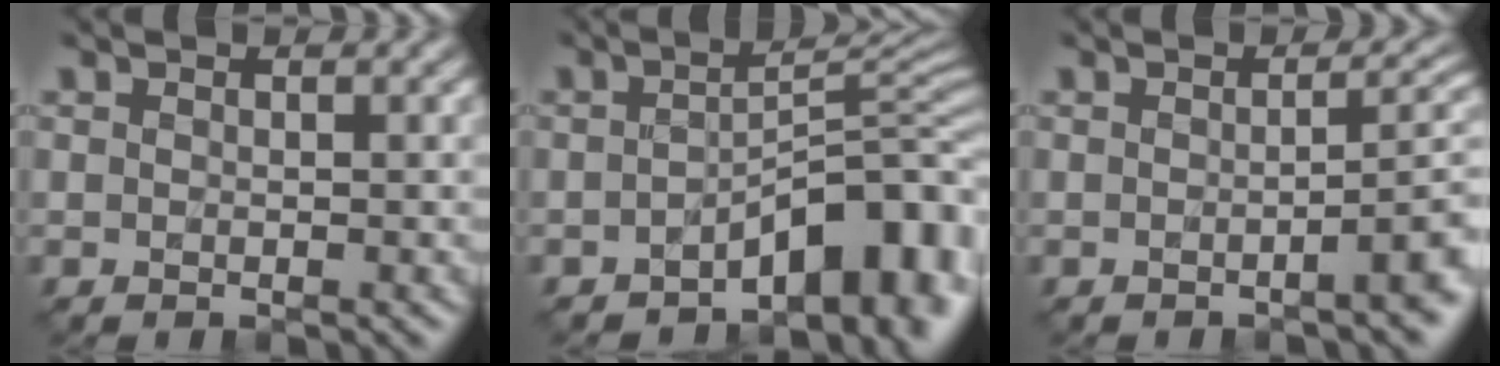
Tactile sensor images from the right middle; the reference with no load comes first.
{"total": 7.9, "force": [-4.3, 3.1, 5.8], "torque": [-0.054, 0.009, -0.075]}
{"total": 4.3, "force": [-1.4, 1.1, 3.9], "torque": [-0.043, 0.006, -0.024]}